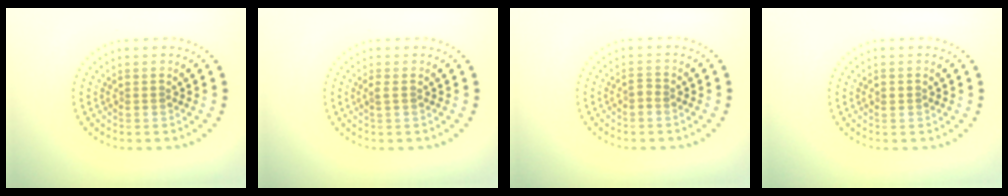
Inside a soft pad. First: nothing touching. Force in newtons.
{"total": 0.8, "press": 0.6, "slide": 0.5}
{"total": 0.6, "press": 0.5, "slide": 0.3}
{"total": 1.1, "press": 1.1, "slide": 0.2}